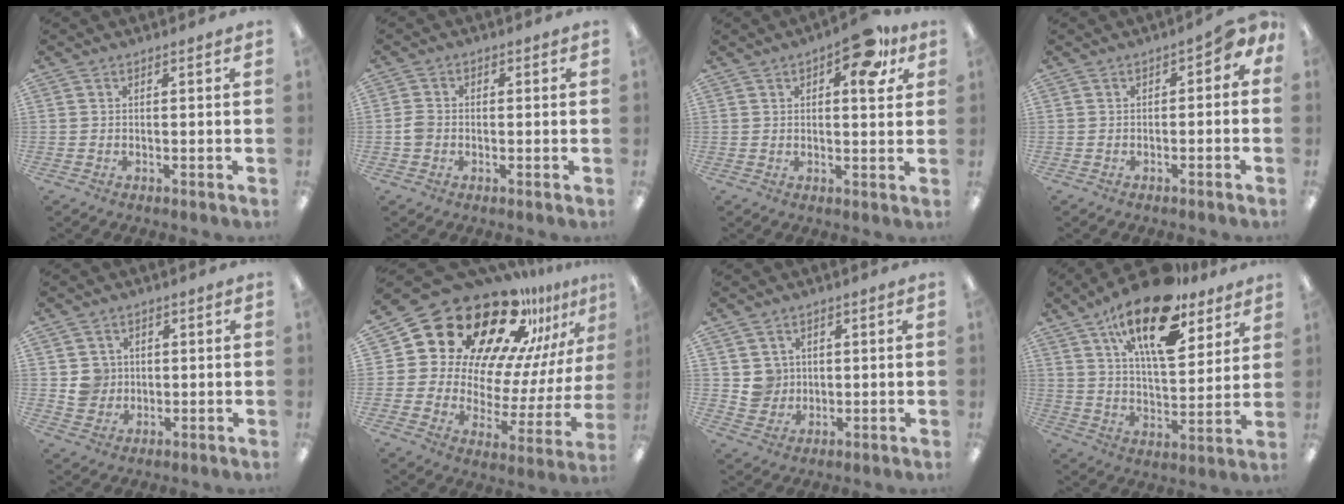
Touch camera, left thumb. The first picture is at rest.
{"total": 3.1, "force": [-0.6, 2.7, 1.5], "torque": [-0.017, 0.005, -0.013]}
{"total": 12.8, "force": [6.0, 6.1, 9.6], "torque": [-0.110, -0.020, 0.092]}
{"total": 2.7, "force": [-0.9, 1.8, 1.9], "torque": [-0.028, 0.008, -0.019]}
{"total": 5.6, "force": [0.7, 5.5, 0.9], "torque": [-0.007, 0.004, 0.013]}
{"total": 26.3, "force": [19.9, 13.0, 11.2], "torque": [-0.185, -0.147, 0.361]}
{"total": 5.4, "force": [1.7, 5.1, 0.2], "torque": [-0.001, -0.002, 0.031]}
{"total": 21.4, "force": [13.4, 8.8, 14.1], "torque": [-0.232, -0.069, 0.225]}